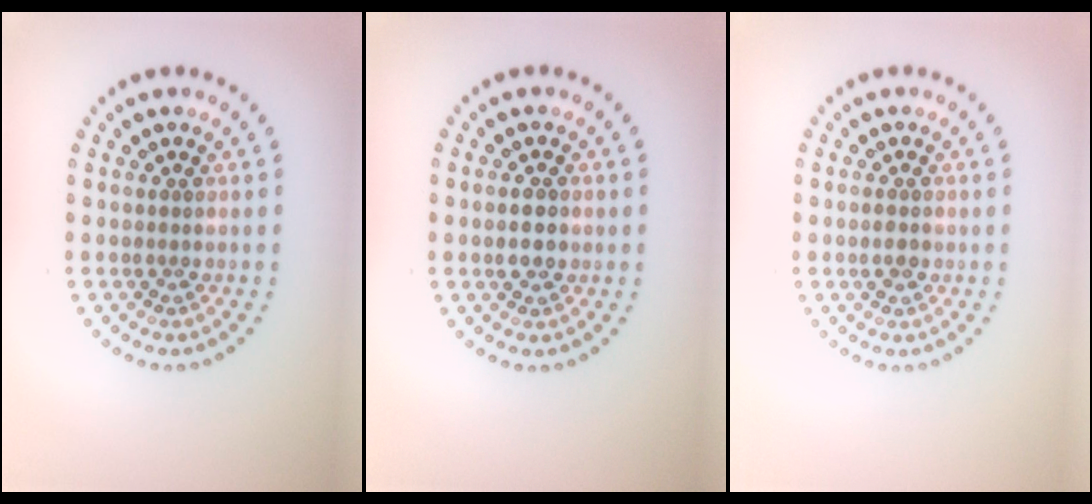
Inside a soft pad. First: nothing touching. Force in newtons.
{"total": 2.2, "press": 2.1, "slide": 0.1}
{"total": 1.1, "press": 1.1, "slide": 0.2}